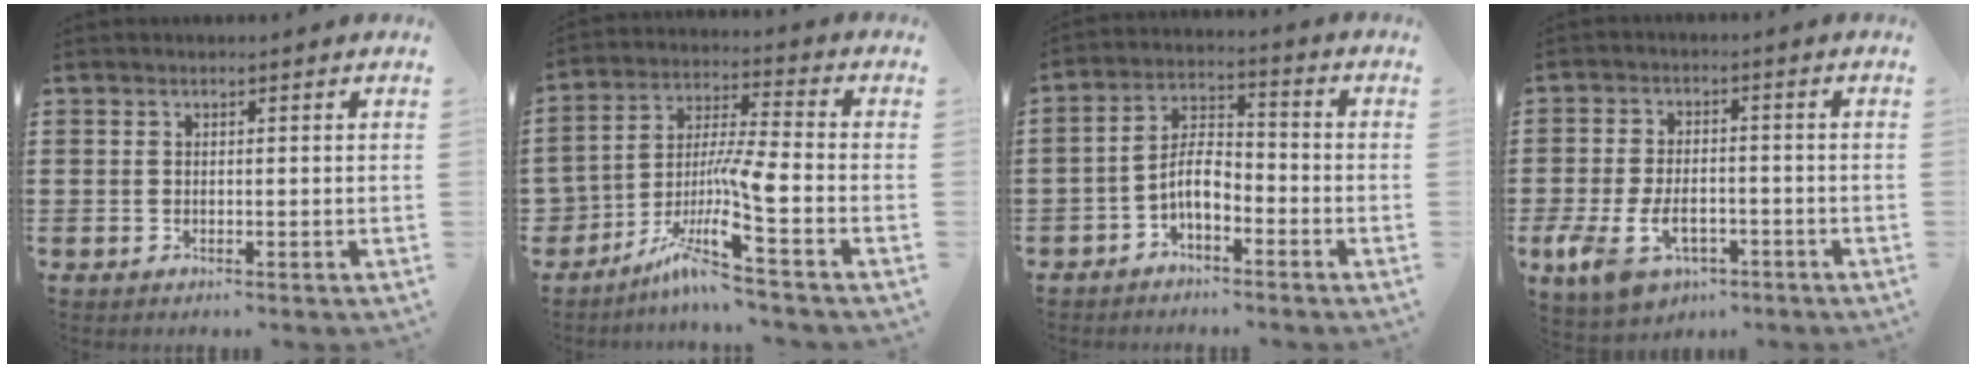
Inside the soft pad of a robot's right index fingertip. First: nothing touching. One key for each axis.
{"total": 8.9, "fx": -5.7, "fy": -0.3, "fz": 6.9, "tx": -0.146, "ty": -0.026, "tz": -0.120}
{"total": 5.5, "fx": -2.7, "fy": 2.4, "fz": 4.2, "tx": -0.095, "ty": 0.007, "tz": -0.056}
{"total": 7.2, "fx": -3.2, "fy": 4.3, "fz": 4.9, "tx": -0.119, "ty": -0.001, "tz": -0.062}